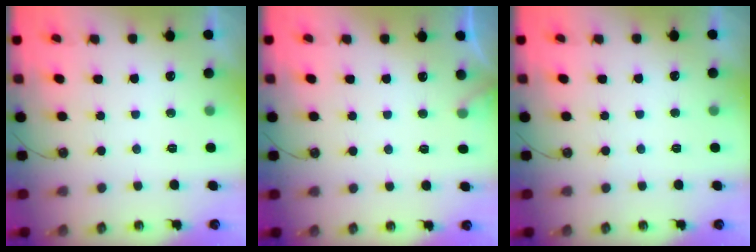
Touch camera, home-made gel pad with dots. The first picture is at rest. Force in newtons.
{"total": 4.3, "press": 4.3, "slide": 0.3}
{"total": 3.7, "press": 3.7, "slide": 0.3}